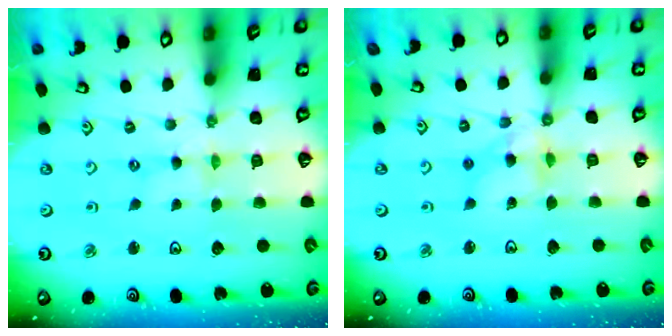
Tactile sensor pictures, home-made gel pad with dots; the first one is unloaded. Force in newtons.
{"total": 7.2, "press": 7.1, "slide": 0.7}